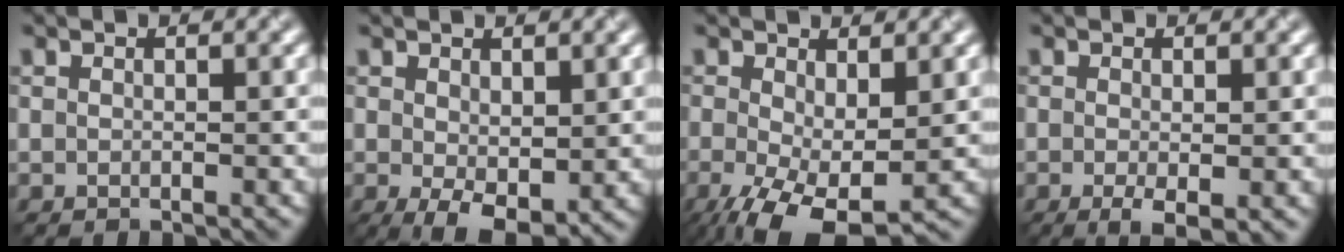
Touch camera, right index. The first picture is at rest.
{"total": 4.3, "force": [-0.4, 2.3, 3.6], "torque": [-0.067, -0.013, 0.001]}
{"total": 7.4, "force": [-2.4, 3.4, 6.1], "torque": [-0.137, -0.026, -0.032]}
{"total": 2.2, "force": [-0.6, 0.6, 2.1], "torque": [-0.036, -0.011, -0.009]}